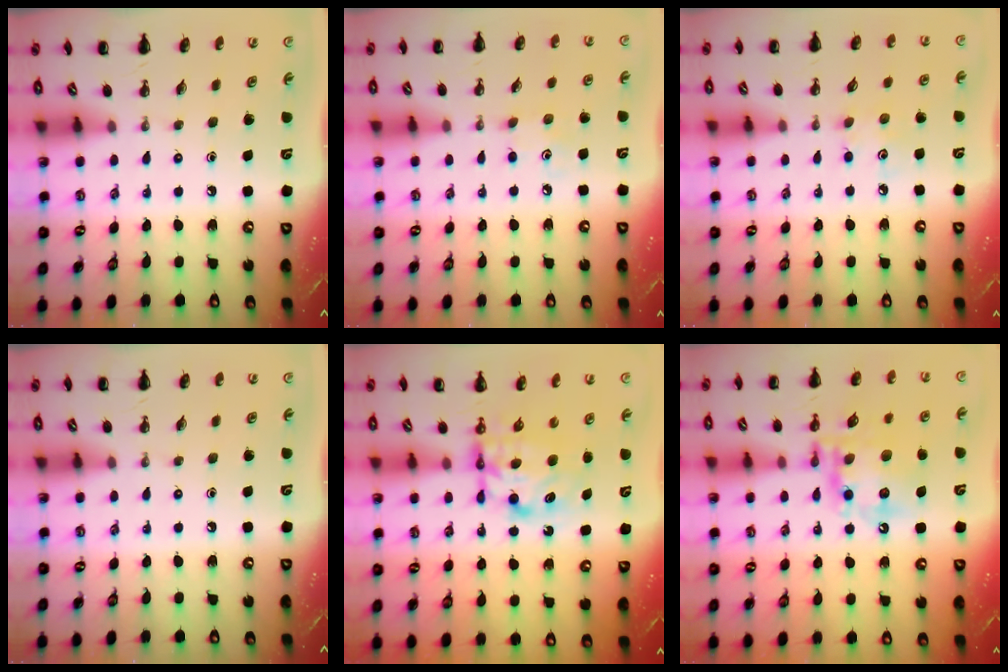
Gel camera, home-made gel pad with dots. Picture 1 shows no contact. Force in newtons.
{"total": 3.6, "press": 3.5, "slide": 1.0}
{"total": 5.2, "press": 5.1, "slide": 1.1}
{"total": 0.0}
{"total": 6.7, "press": 6.6, "slide": 0.6}
{"total": 15.6, "press": 15.3, "slide": 3.1}